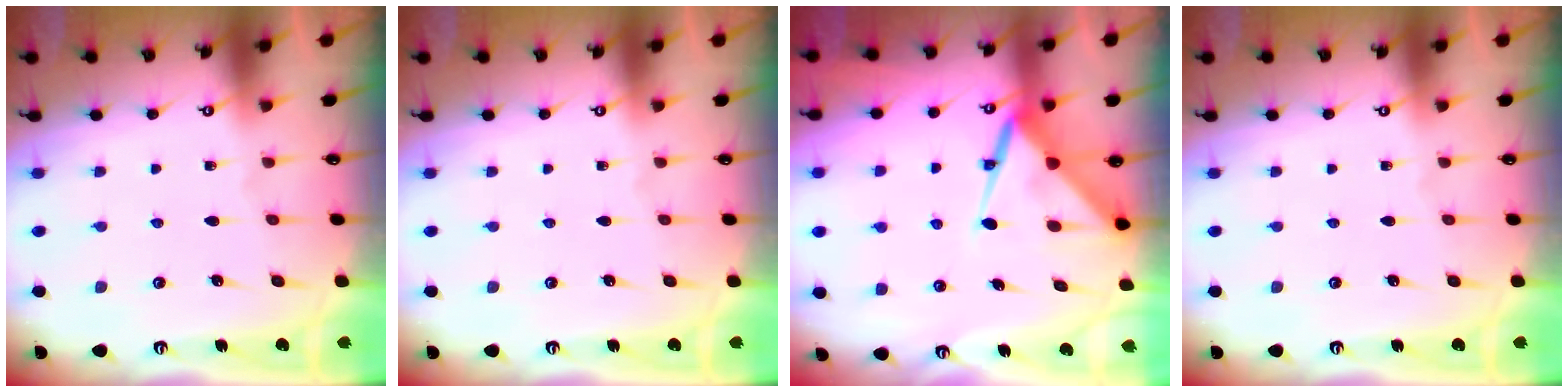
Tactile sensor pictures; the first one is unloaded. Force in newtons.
{"total": 0.0}
{"total": 10.2, "press": 10.1, "slide": 1.1}
{"total": 0.0}